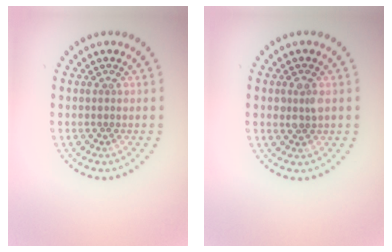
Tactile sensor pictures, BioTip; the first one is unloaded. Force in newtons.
{"total": 1.8, "press": 1.7, "slide": 0.2}